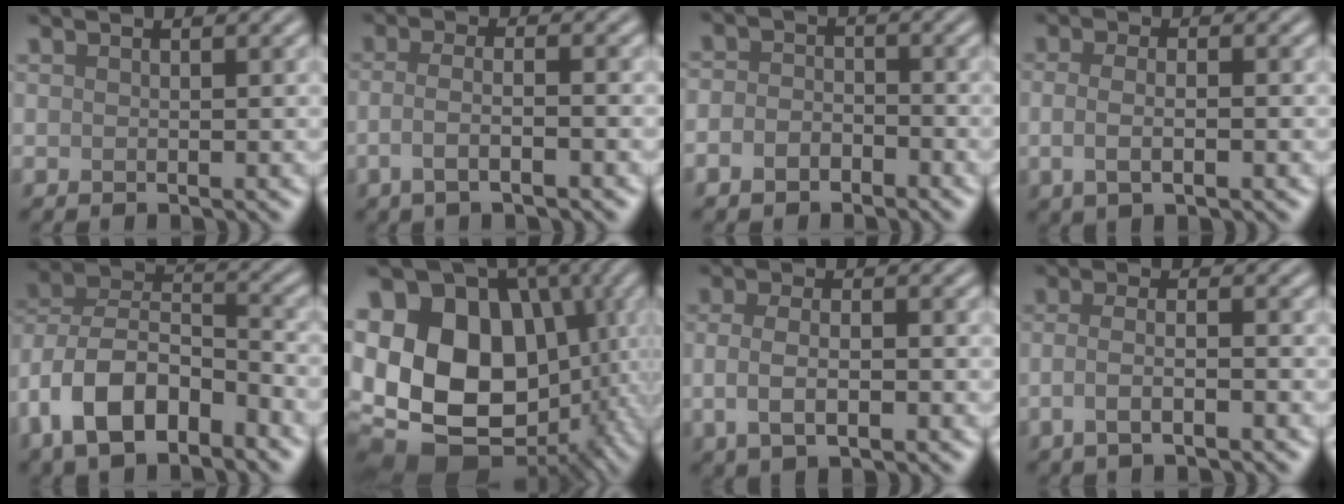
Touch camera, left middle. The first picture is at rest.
{"total": 3.3, "force": [-1.3, 1.0, 2.9], "torque": [-0.052, -0.002, -0.033]}
{"total": 2.5, "force": [-1.5, 1.8, 1.1], "torque": [-0.017, 0.004, -0.037]}
{"total": 3.0, "force": [-0.4, 1.2, 2.7], "torque": [-0.050, -0.007, -0.008]}
{"total": 10.2, "force": [-4.9, 5.6, 6.9], "torque": [-0.123, 0.009, -0.100]}
{"total": 19.0, "force": [-1.2, 14.6, 12.0], "torque": [-0.219, -0.008, -0.005]}
{"total": 4.1, "force": [-0.6, 1.8, 3.6], "torque": [-0.068, -0.008, -0.009]}
{"total": 2.9, "force": [-1.2, 1.0, 2.5], "torque": [-0.048, -0.001, -0.030]}